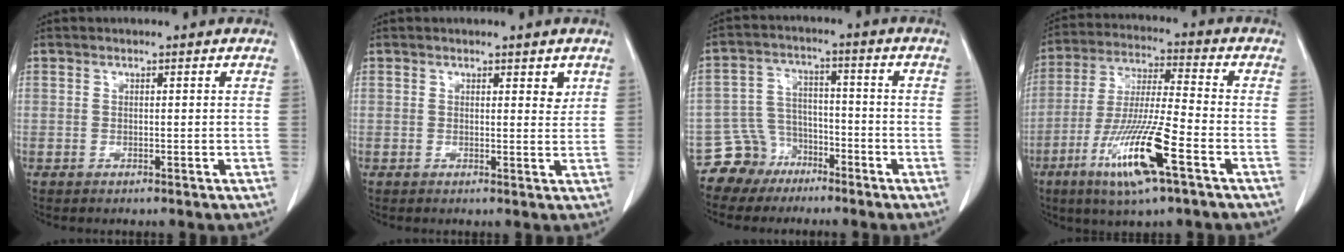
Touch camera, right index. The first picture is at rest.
{"total": 1.6, "force": [0.8, 0.7, 1.2], "torque": [-0.011, -0.004, 0.008]}
{"total": 7.0, "force": [-5.0, 4.9, -0.1], "torque": [0.008, 0.015, -0.093]}
{"total": 14.5, "force": [-6.7, 0.7, 12.8], "torque": [-0.257, -0.023, -0.123]}